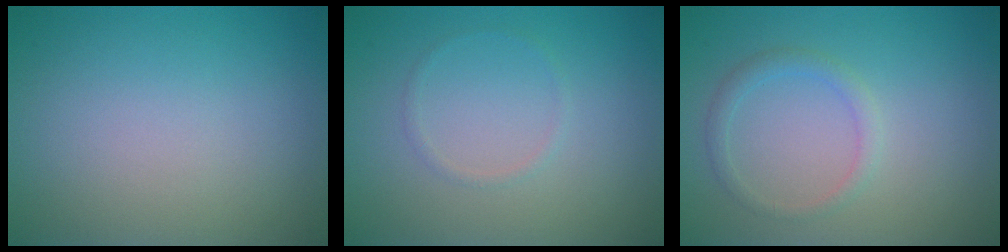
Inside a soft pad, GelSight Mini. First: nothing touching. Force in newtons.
{"total": 0.6, "press": 0.6, "slide": 0.1}
{"total": 1.5, "press": 1.5, "slide": 0.1}